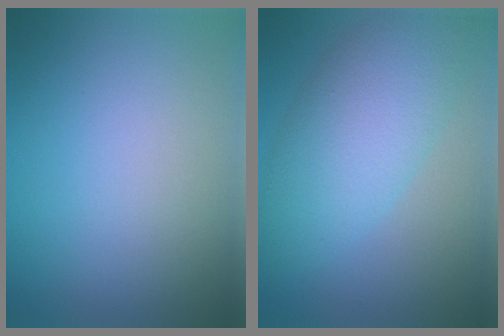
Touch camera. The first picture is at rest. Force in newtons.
{"total": 6.4, "press": 6.4, "slide": 0.2}